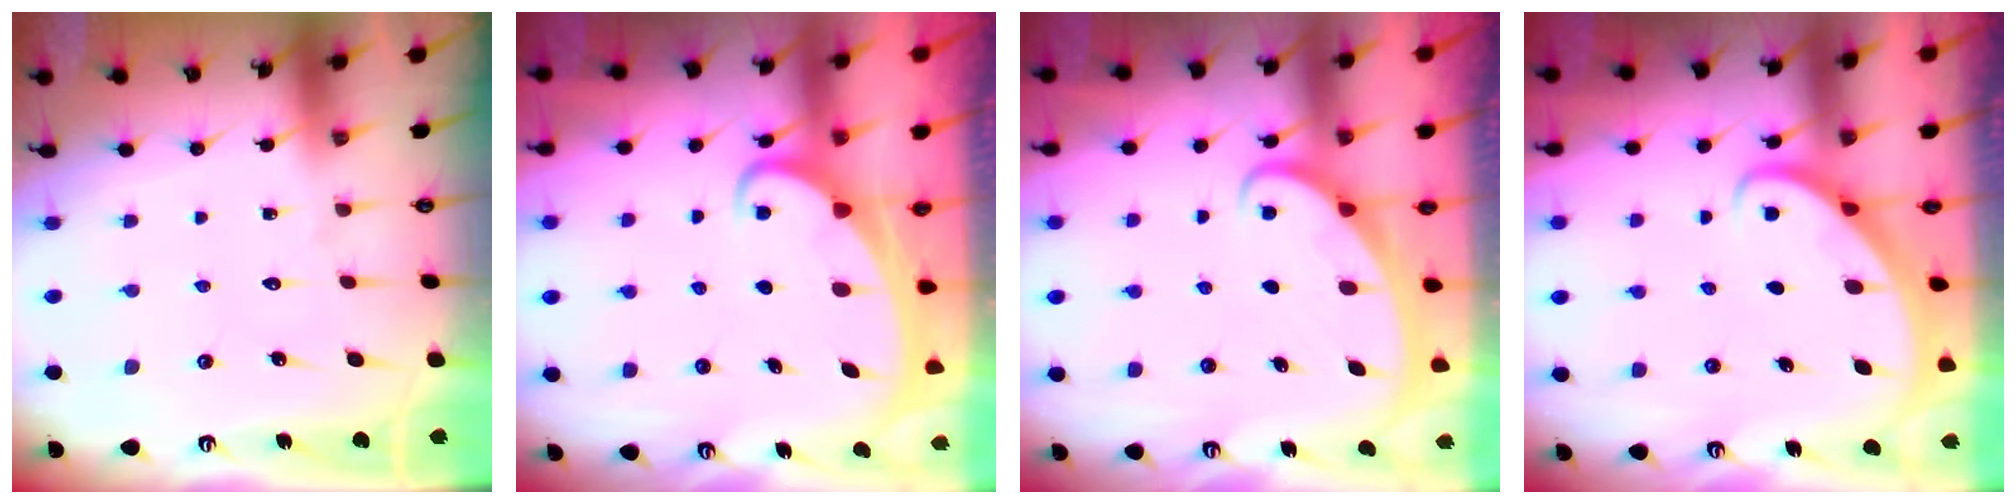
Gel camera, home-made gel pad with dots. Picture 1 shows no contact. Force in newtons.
{"total": 2.3, "press": 2.3, "slide": 0.3}
{"total": 2.1, "press": 2.1, "slide": 0.1}
{"total": 2.7, "press": 2.7, "slide": 0.2}